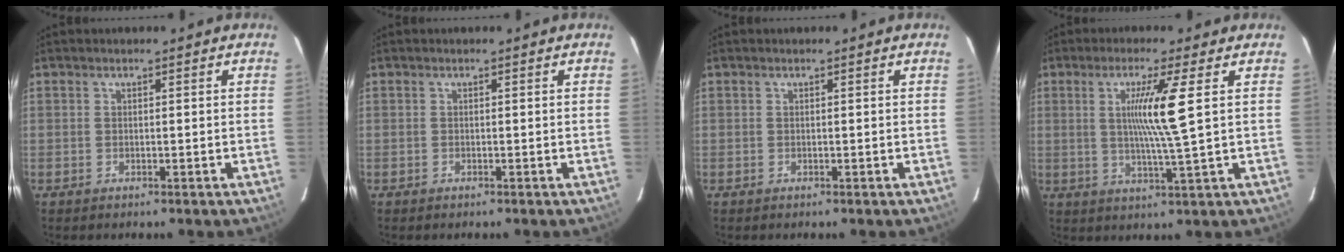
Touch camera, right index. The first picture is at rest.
{"total": 0.0}
{"total": 0.0}
{"total": 8.1, "force": [1.7, -1.5, 7.7], "torque": [-0.143, -0.009, 0.037]}